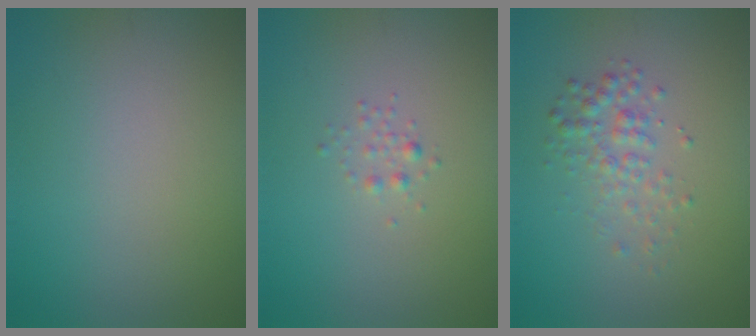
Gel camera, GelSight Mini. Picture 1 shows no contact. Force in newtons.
{"total": 0.8, "press": 0.8, "slide": 0.0}
{"total": 2.3, "press": 2.3, "slide": 0.1}